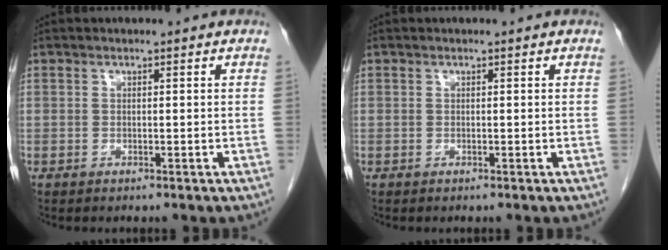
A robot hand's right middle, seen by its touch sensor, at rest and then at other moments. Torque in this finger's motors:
{"motor_torque": [0.00, 0.00, 0.00, -0.01]}